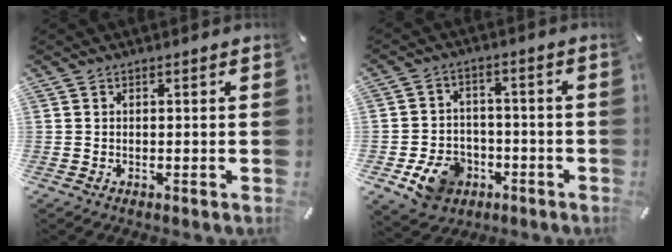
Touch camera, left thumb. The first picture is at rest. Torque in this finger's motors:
{"motor_torque": [1.29, 1.67, 0.15, 0.12, 0.17]}